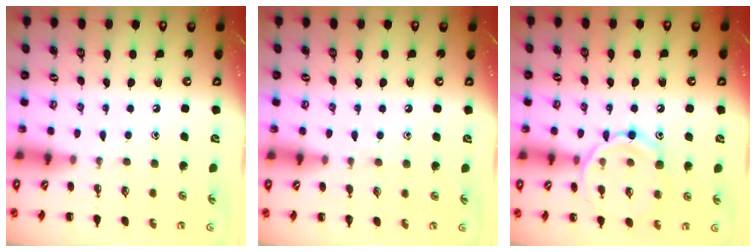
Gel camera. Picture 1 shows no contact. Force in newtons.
{"total": 4.6, "press": 4.4, "slide": 1.2}
{"total": 13.1, "press": 13.1, "slide": 0.8}